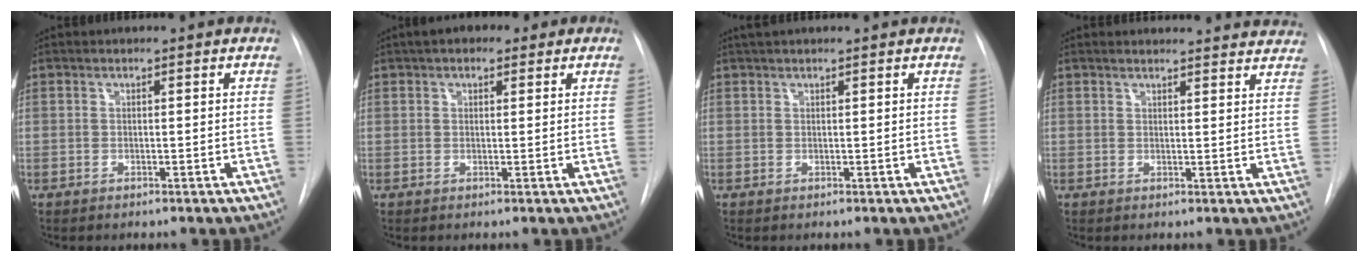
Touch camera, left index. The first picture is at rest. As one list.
[{"total": 4.7, "force": [2.8, 2.4, 2.8], "torque": [-0.042, 0.025, 0.037]}, {"total": 3.2, "force": [2.7, 0.2, 1.5], "torque": [-0.020, 0.037, 0.043]}, {"total": 14.9, "force": [14.4, 2.6, 2.7], "torque": [-0.015, -0.019, 0.149]}]